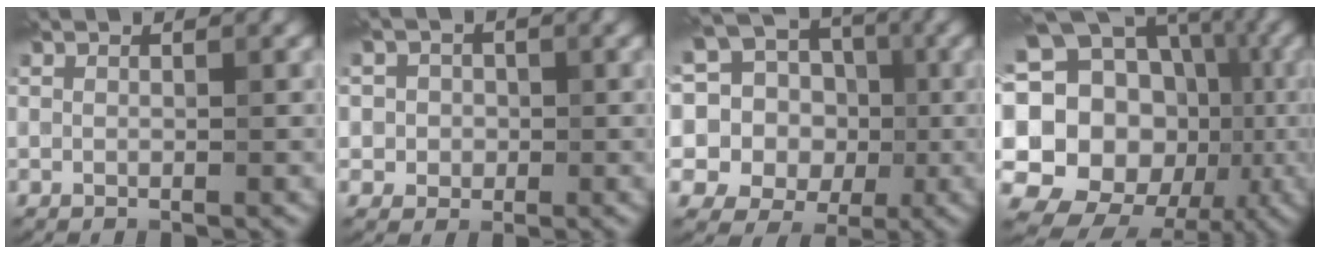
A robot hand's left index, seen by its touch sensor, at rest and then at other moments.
{"total": 3.3, "force": [0.5, 3.1, 1.0], "torque": [-0.003, 0.016, -0.005]}
{"total": 15.5, "force": [2.8, 13.9, 6.4], "torque": [-0.172, 0.049, 0.022]}
{"total": 21.8, "force": [-0.8, 18.8, 11.0], "torque": [-0.188, 0.038, -0.043]}